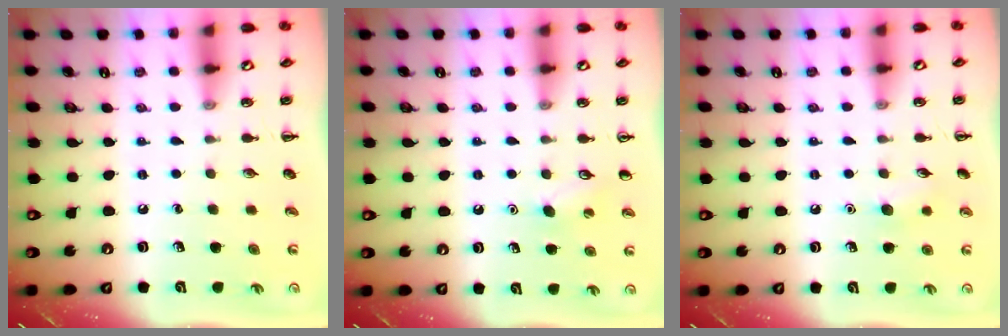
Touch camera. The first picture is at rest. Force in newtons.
{"total": 5.8, "press": 5.6, "slide": 1.6}
{"total": 6.2, "press": 6.0, "slide": 1.6}